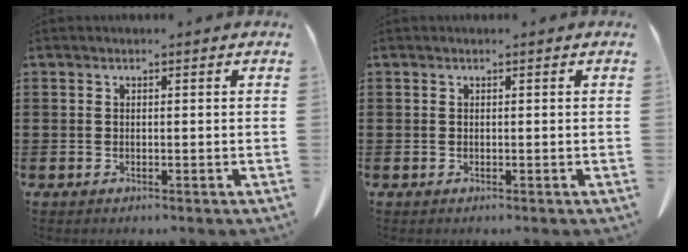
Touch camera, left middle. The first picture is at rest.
{"total": 0.0}